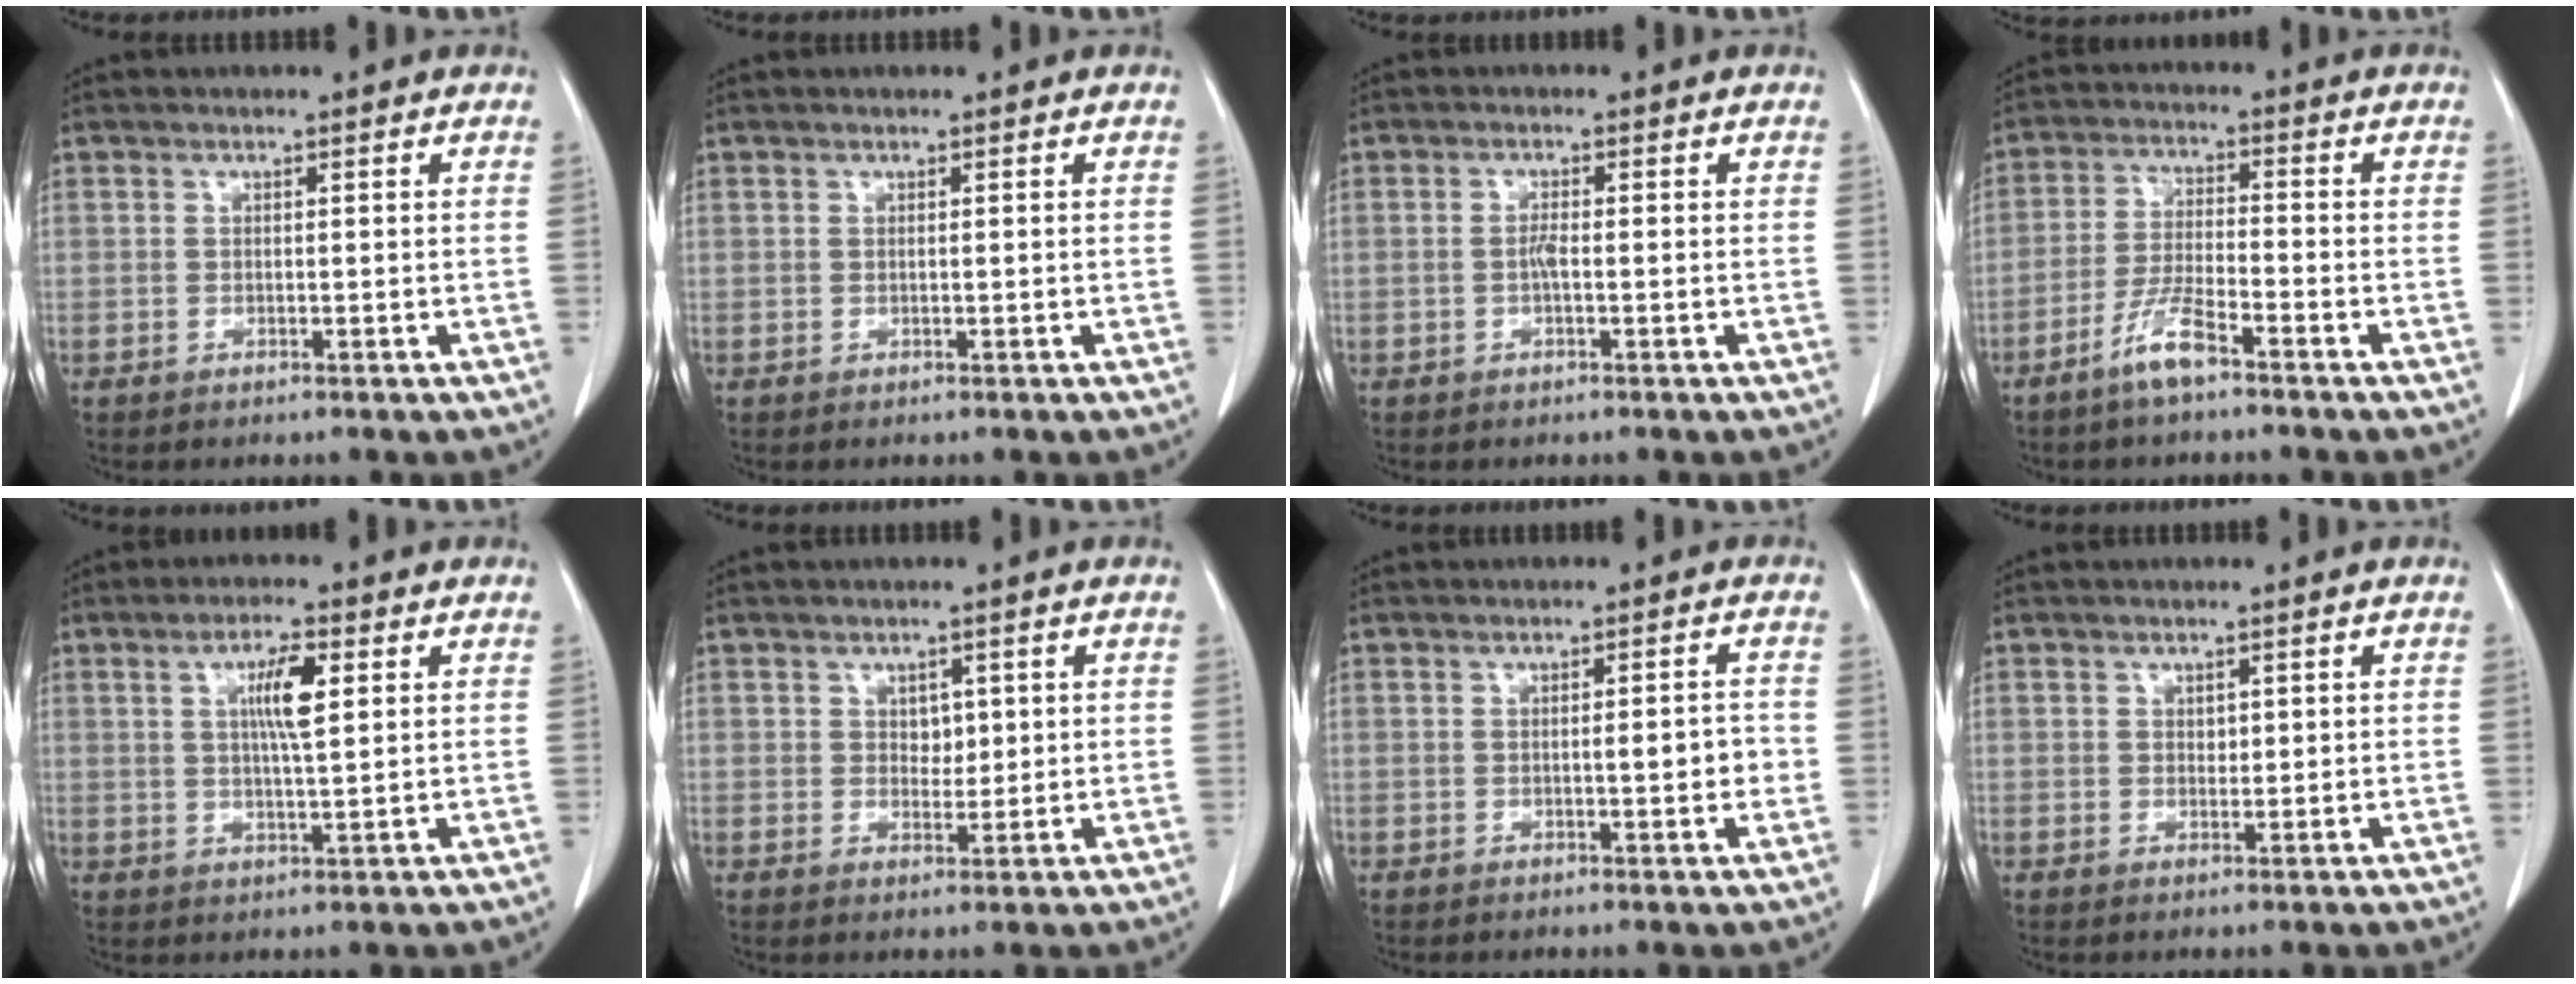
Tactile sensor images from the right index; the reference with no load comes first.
{"total": 0.0}
{"total": 1.5, "force": [-0.4, 0.2, 1.4], "torque": [-0.029, 0.001, -0.008]}
{"total": 5.9, "force": [-4.1, 0.6, 4.2], "torque": [-0.088, -0.006, -0.082]}
{"total": 5.8, "force": [1.7, 0.7, 5.5], "torque": [-0.099, 0.000, 0.030]}
{"total": 2.4, "force": [0.7, 1.7, 1.6], "torque": [-0.017, -0.003, 0.011]}
{"total": 3.3, "force": [-0.4, 0.7, 3.2], "torque": [-0.046, 0.002, -0.004]}
{"total": 1.1, "force": [0.3, 0.8, 0.7], "torque": [-0.005, -0.001, 0.006]}